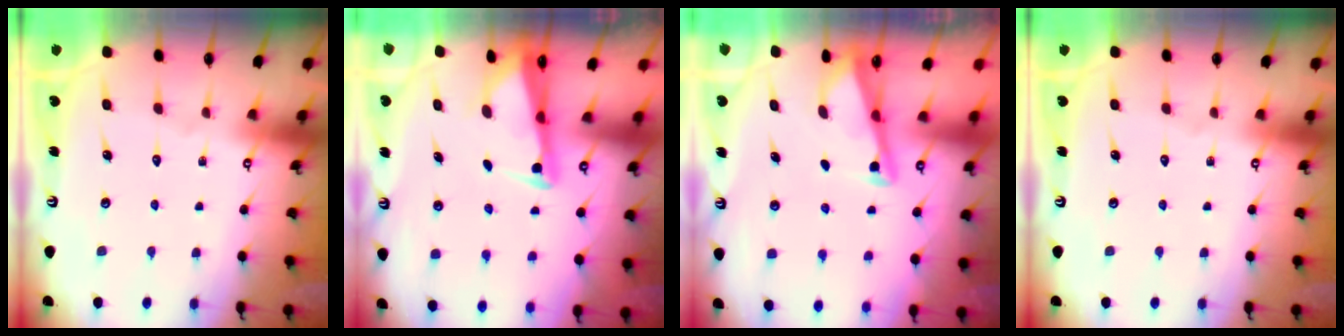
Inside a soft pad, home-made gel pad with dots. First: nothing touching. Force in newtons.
{"total": 2.5, "press": 2.5, "slide": 0.5}
{"total": 2.9, "press": 2.9, "slide": 0.3}
{"total": 0.0}